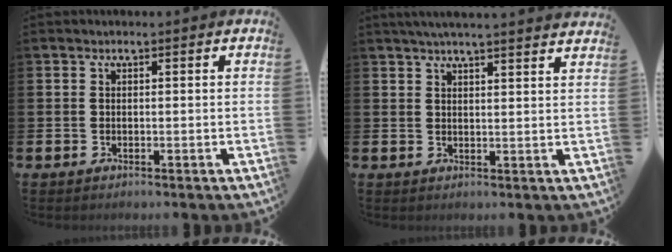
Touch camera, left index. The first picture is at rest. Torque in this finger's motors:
{"motor_torque": [0.87, -1.15, 0.14, 0.10]}